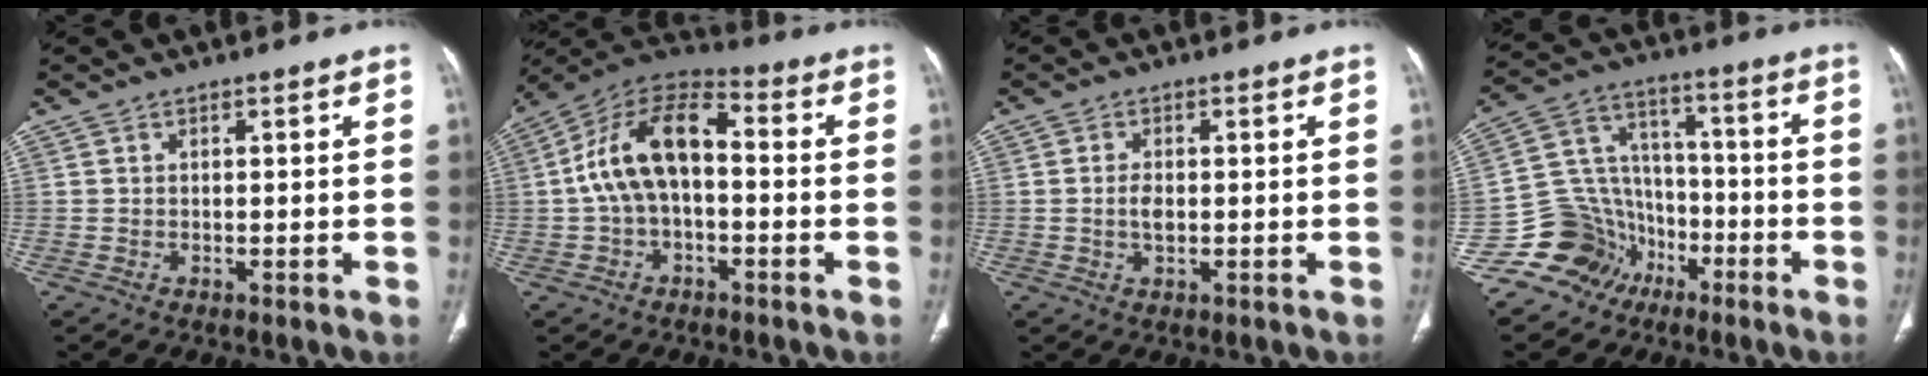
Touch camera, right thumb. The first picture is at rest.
{"total": 14.0, "force": [-0.3, 8.0, 11.5], "torque": [-0.204, 0.047, -0.017]}
{"total": 2.7, "force": [-0.1, 1.4, 2.3], "torque": [-0.045, 0.000, -0.002]}
{"total": 12.9, "force": [-7.2, 10.4, 2.1], "torque": [-0.001, 0.090, -0.130]}